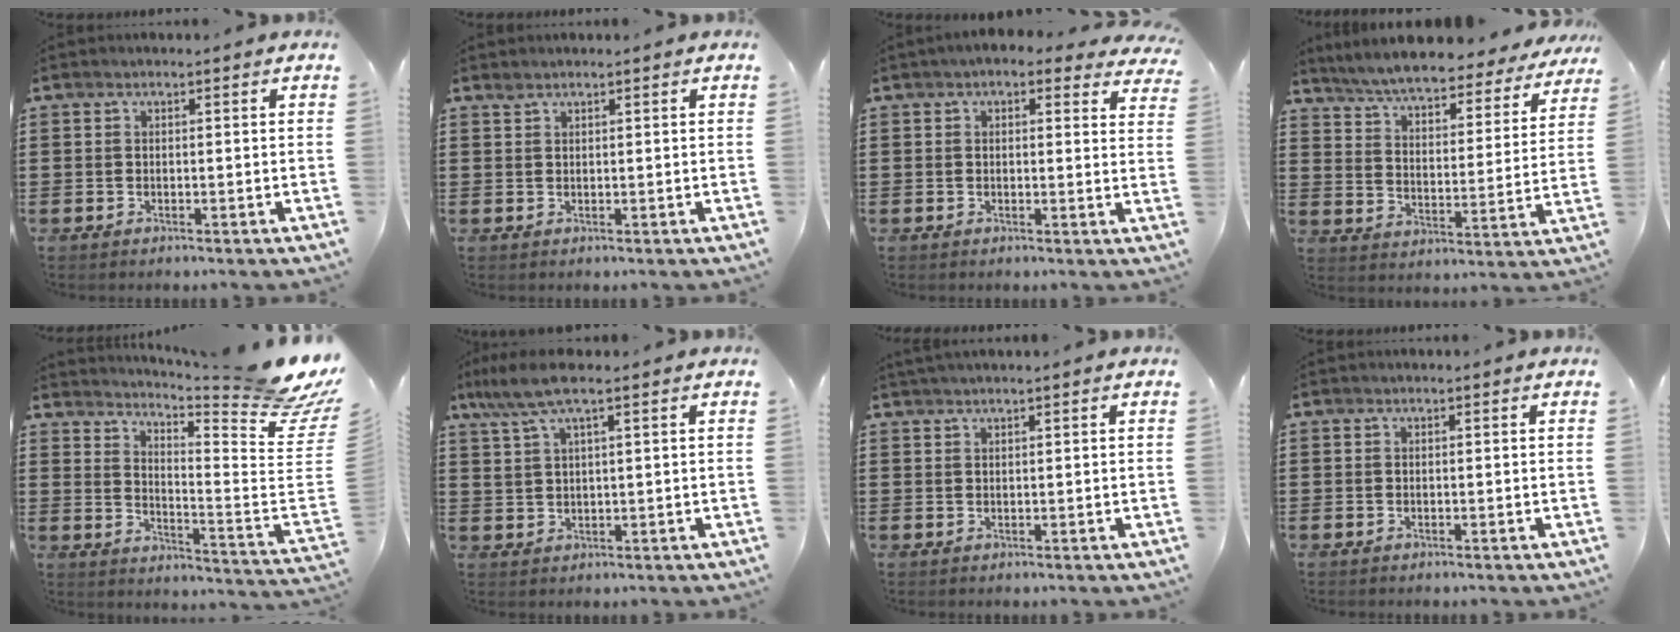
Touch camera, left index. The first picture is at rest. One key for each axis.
{"total": 0.8, "fx": 0.7, "fy": 0.2, "fz": 0.3, "tx": -0.006, "ty": 0.001, "tz": 0.014}
{"total": 2.7, "fx": 1.9, "fy": 1.5, "fz": 1.1, "tx": -0.023, "ty": -0.001, "tz": 0.031}
{"total": 6.4, "fx": 6.1, "fy": 0.2, "fz": 1.9, "tx": -0.065, "ty": -0.042, "tz": 0.105}
{"total": 8.9, "fx": 7.2, "fy": 0.4, "fz": 5.1, "tx": -0.086, "ty": -0.078, "tz": 0.116}
{"total": 5.7, "fx": 3.4, "fy": 0.9, "fz": 4.5, "tx": -0.109, "ty": -0.001, "tz": 0.056}
{"total": 1.2, "fx": 1.0, "fy": -0.1, "fz": 0.7, "tx": -0.013, "ty": -0.001, "tz": 0.019}
{"total": 0.0}